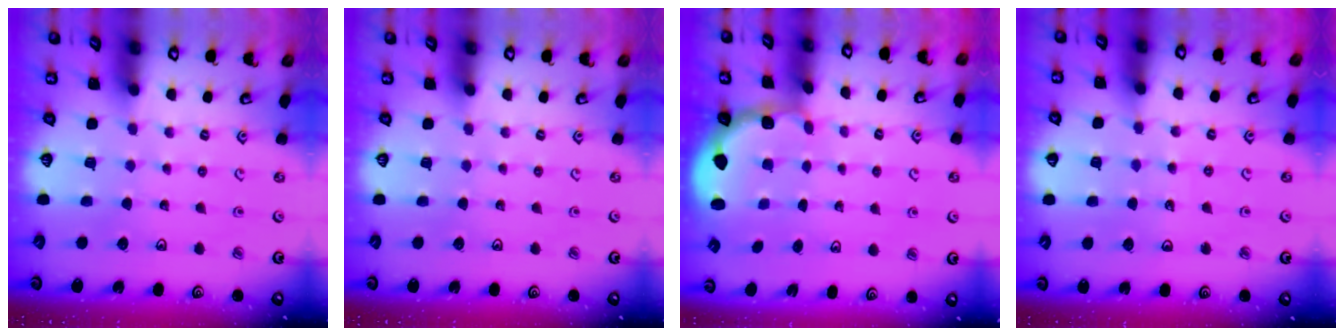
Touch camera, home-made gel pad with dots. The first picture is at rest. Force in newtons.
{"total": 0.0}
{"total": 2.7, "press": 2.2, "slide": 1.5}
{"total": 3.6, "press": 3.4, "slide": 1.1}